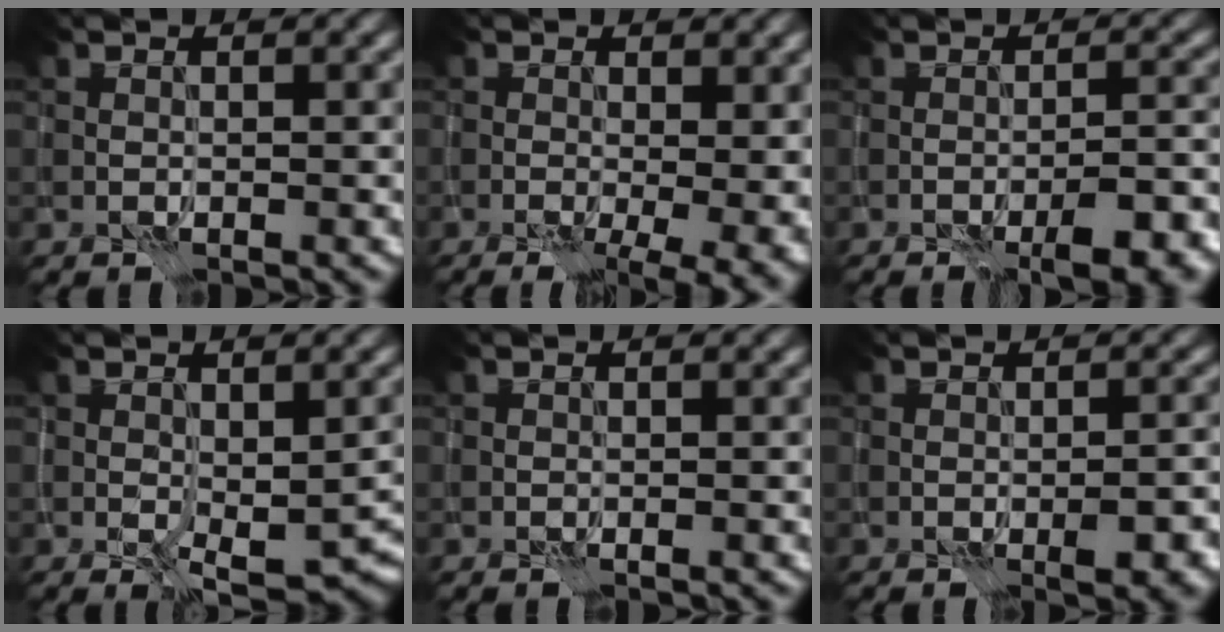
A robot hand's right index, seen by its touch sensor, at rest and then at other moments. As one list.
[{"total": 7.5, "force": [-2.0, 2.9, 6.6], "torque": [-0.055, -0.005, -0.023]}, {"total": 6.1, "force": [-3.5, 1.8, 4.7], "torque": [-0.069, 0.003, -0.044]}, {"total": 6.9, "force": [-1.5, 3.9, 5.6], "torque": [-0.092, -0.027, -0.007]}, {"total": 0.0}, {"total": 3.2, "force": [-1.2, 1.0, 2.7], "torque": [-0.043, -0.002, -0.015]}]